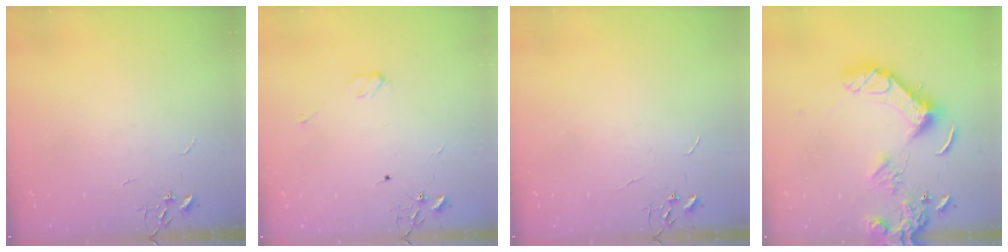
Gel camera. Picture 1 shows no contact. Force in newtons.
{"total": 3.4, "press": 3.3, "slide": 0.5}
{"total": 0.0}
{"total": 15.6, "press": 15.2, "slide": 3.3}